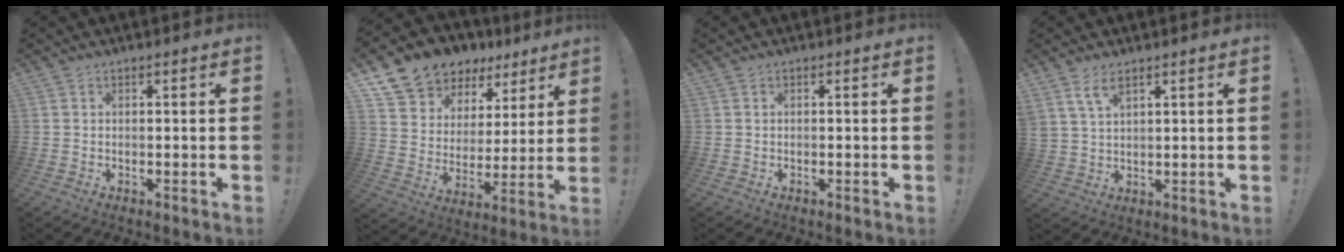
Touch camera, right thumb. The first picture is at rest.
{"total": 9.9, "force": [7.6, 6.1, 1.7], "torque": [-0.043, -0.070, 0.147]}
{"total": 0.0}
{"total": 4.8, "force": [3.2, 1.6, 3.2], "torque": [-0.063, -0.011, 0.061]}